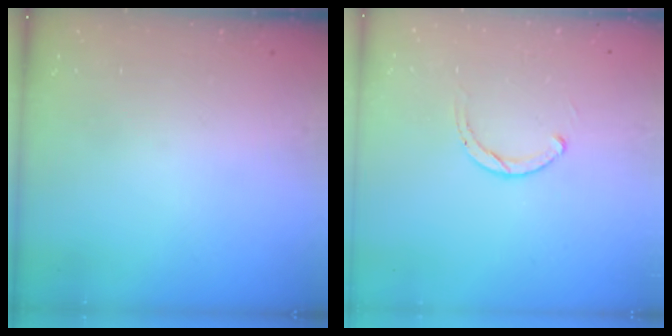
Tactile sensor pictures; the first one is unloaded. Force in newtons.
{"total": 1.9, "press": 1.9, "slide": 0.2}